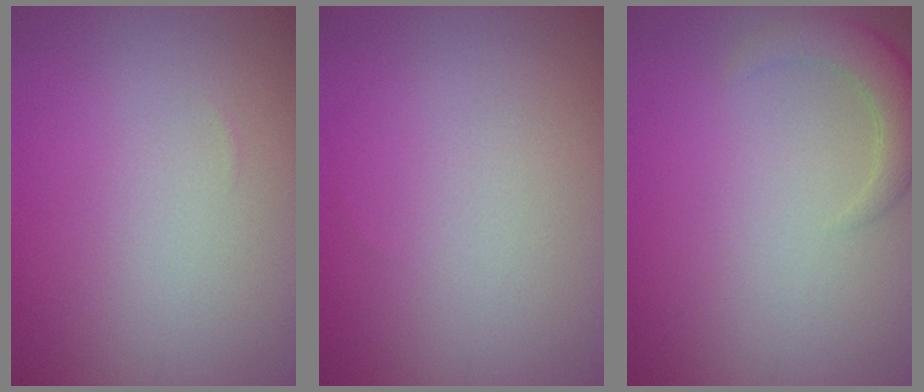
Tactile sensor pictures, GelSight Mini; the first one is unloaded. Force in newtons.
{"total": 0.0}
{"total": 2.9, "press": 2.9, "slide": 0.3}